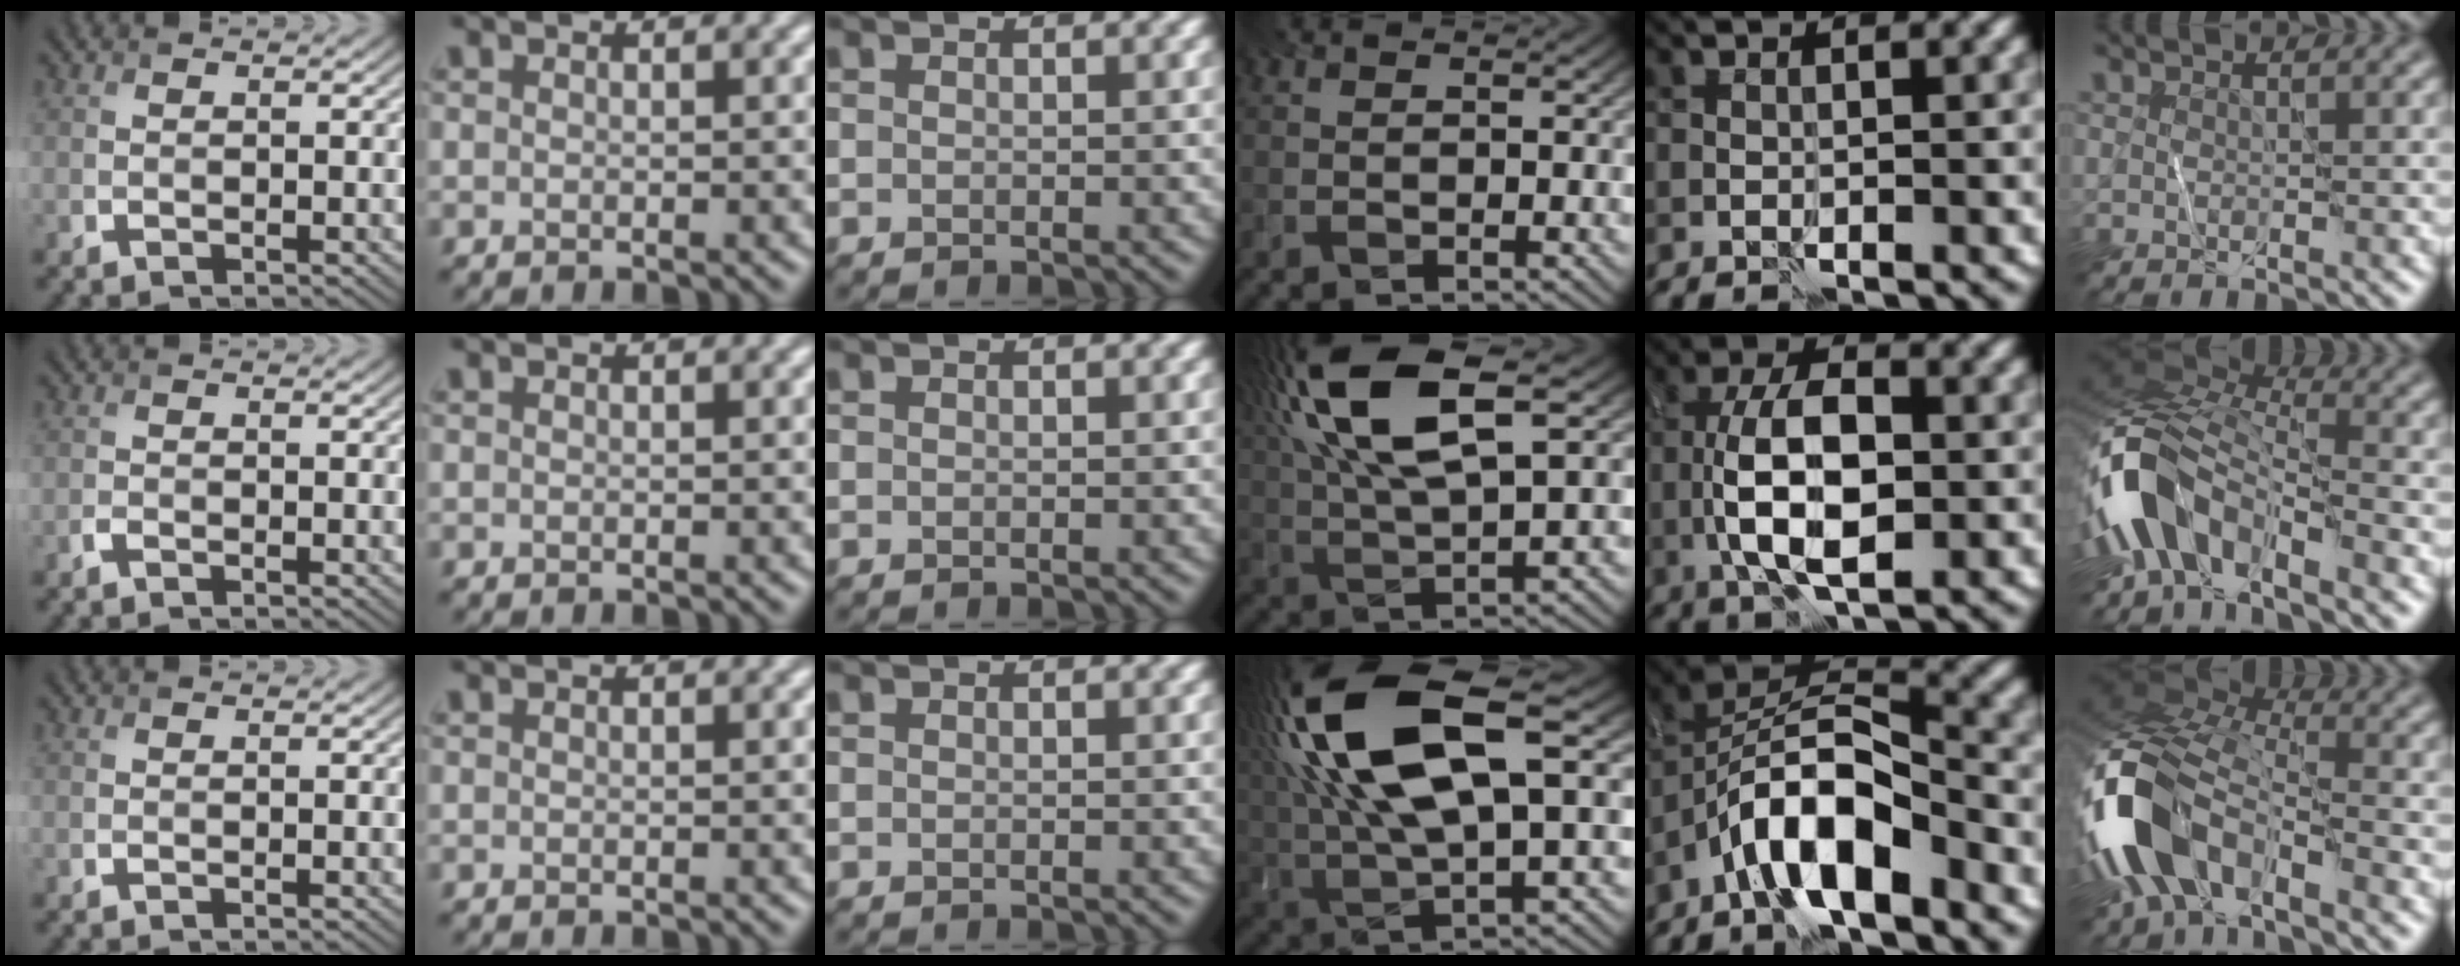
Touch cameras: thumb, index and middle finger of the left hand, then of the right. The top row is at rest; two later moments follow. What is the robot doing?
{"motion": "wipe", "object": "whiteboard"}